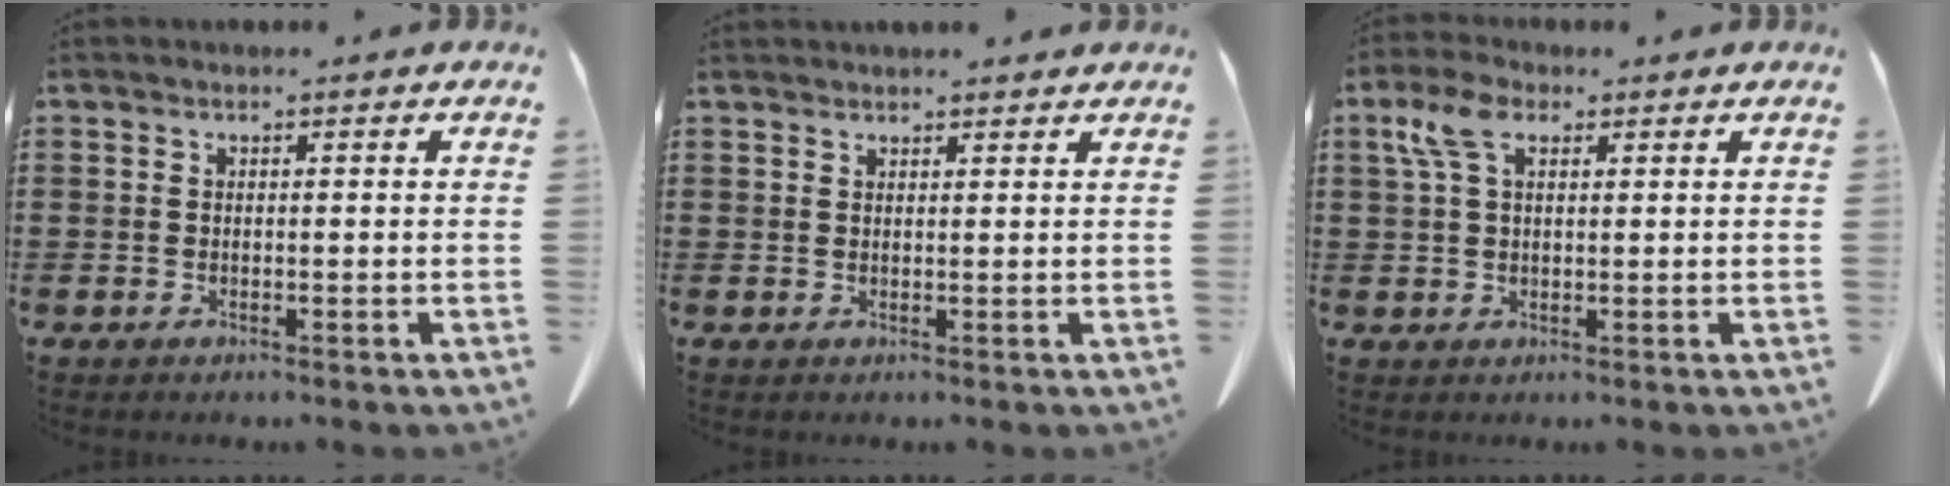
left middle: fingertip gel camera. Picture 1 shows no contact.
{"total": 1.3, "force": [1.3, 0.3, 0.3], "torque": [-0.008, 0.000, 0.024]}
{"total": 5.3, "force": [2.4, 2.4, 4.0], "torque": [-0.096, 0.006, 0.040]}